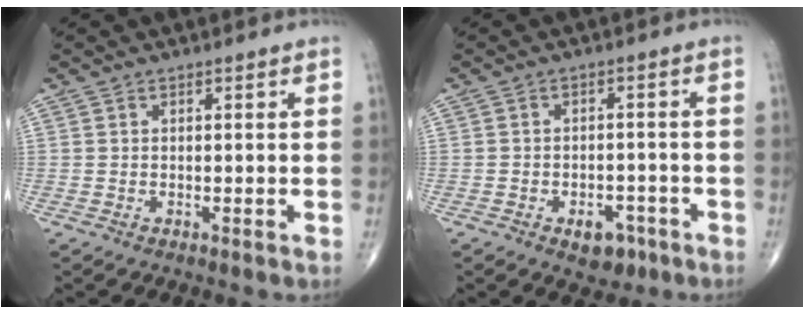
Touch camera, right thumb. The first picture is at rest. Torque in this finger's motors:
{"motor_torque": [1.17, 0.67, 0.08, -0.56, 0.01]}